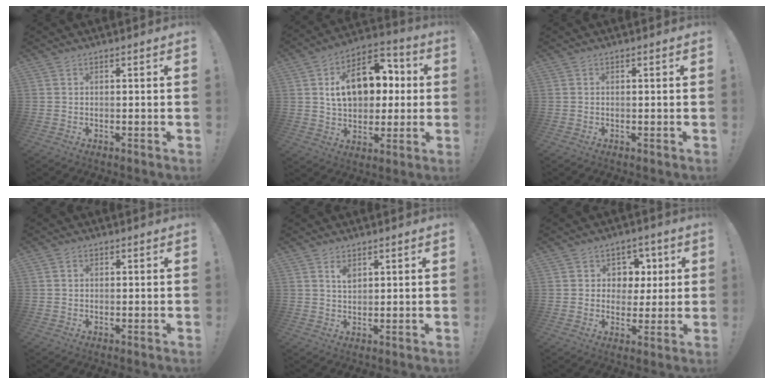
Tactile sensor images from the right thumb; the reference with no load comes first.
{"total": 17.7, "force": [4.1, 12.5, 11.9], "torque": [-0.175, -0.003, 0.077]}
{"total": 0.0}
{"total": 1.2, "force": [0.1, 1.1, 0.4], "torque": [-0.010, 0.004, 0.002]}
{"total": 3.1, "force": [1.8, 1.5, 2.0], "torque": [-0.022, -0.011, 0.027]}
{"total": 7.1, "force": [1.7, 6.8, 0.8], "torque": [0.004, -0.015, 0.034]}